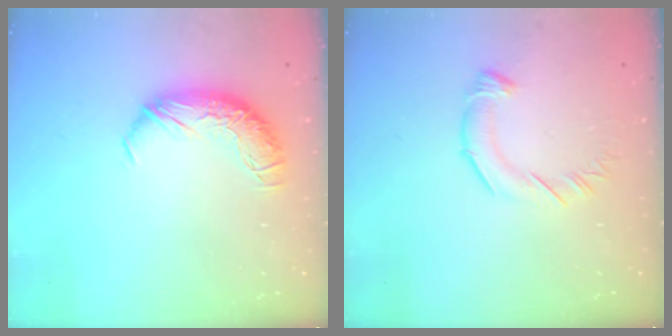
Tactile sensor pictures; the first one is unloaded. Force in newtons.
{"total": 3.0, "press": 3.0, "slide": 0.2}